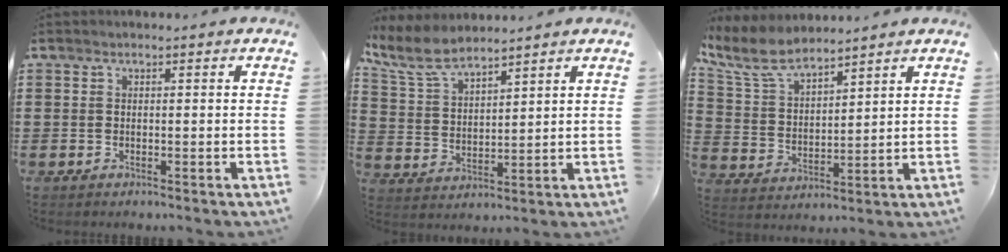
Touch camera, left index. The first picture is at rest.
{"total": 7.3, "force": [6.2, 1.9, 3.3], "torque": [-0.087, -0.013, 0.116]}
{"total": 7.6, "force": [6.6, 2.1, 3.2], "torque": [-0.090, -0.021, 0.120]}